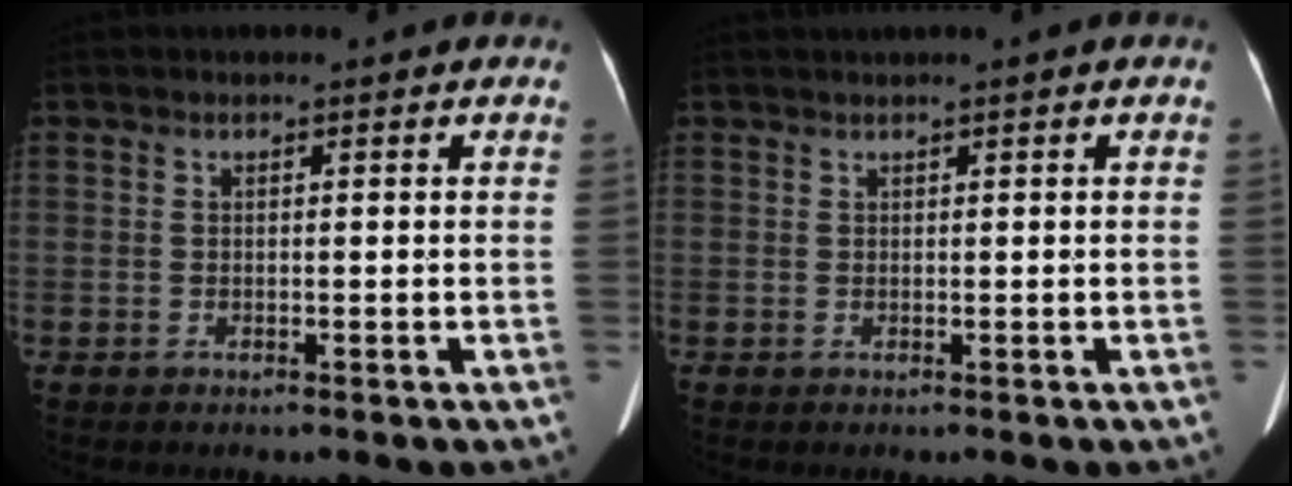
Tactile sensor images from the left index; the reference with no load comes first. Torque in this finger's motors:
{"motor_torque": [0.28, -0.14, -0.02, 0.00]}